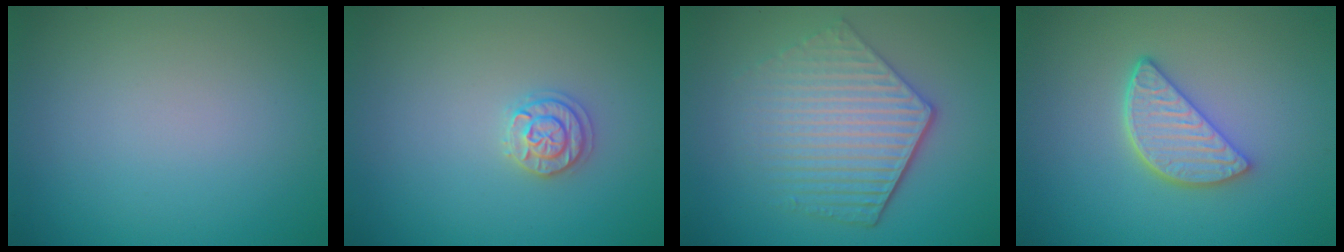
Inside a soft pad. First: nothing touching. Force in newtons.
{"total": 1.8, "press": 1.8, "slide": 0.1}
{"total": 5.9, "press": 4.4, "slide": 3.9}
{"total": 3.9, "press": 3.2, "slide": 2.2}